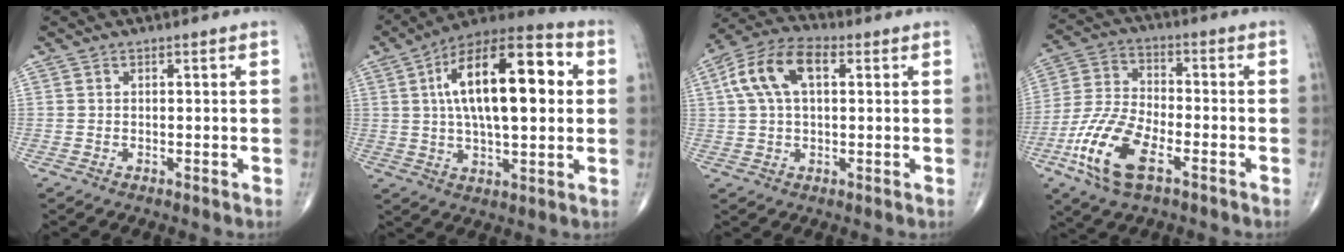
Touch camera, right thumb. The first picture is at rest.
{"total": 22.0, "force": [4.0, 9.1, 19.6], "torque": [-0.305, 0.018, 0.055]}
{"total": 11.1, "force": [2.9, 5.9, 8.9], "torque": [-0.179, 0.028, 0.048]}
{"total": 14.2, "force": [-6.4, 6.2, 11.0], "torque": [-0.235, 0.019, -0.123]}